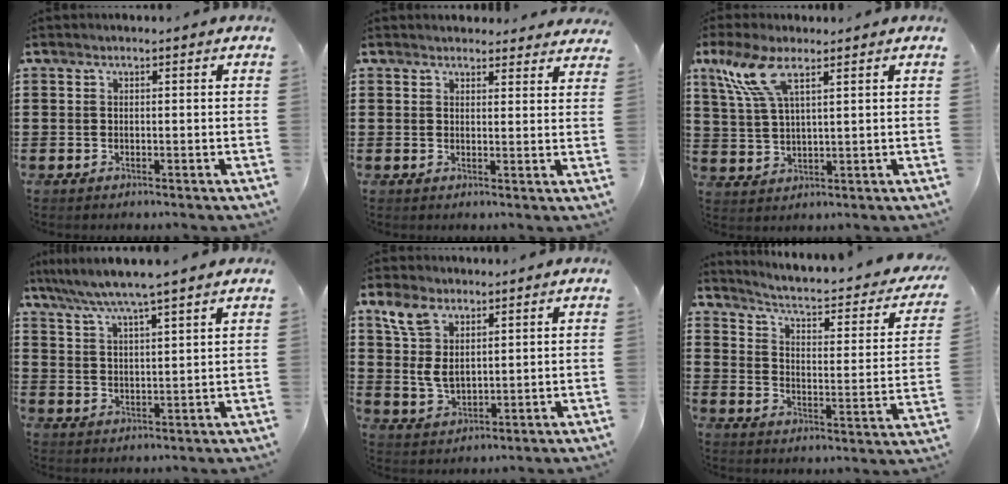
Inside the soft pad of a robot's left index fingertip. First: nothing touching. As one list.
[{"total": 2.7, "force": [2.6, 0.4, 0.0], "torque": [0.001, -0.011, 0.049]}, {"total": 8.4, "force": [4.9, 2.2, 6.4], "torque": [-0.154, -0.001, 0.084]}, {"total": 5.4, "force": [4.7, -0.7, 2.6], "torque": [-0.066, -0.023, 0.079]}, {"total": 6.6, "force": [3.0, 4.1, 4.1], "torque": [-0.101, 0.009, 0.055]}, {"total": 4.0, "force": [2.9, 0.5, 2.6], "torque": [-0.069, -0.032, 0.039]}]